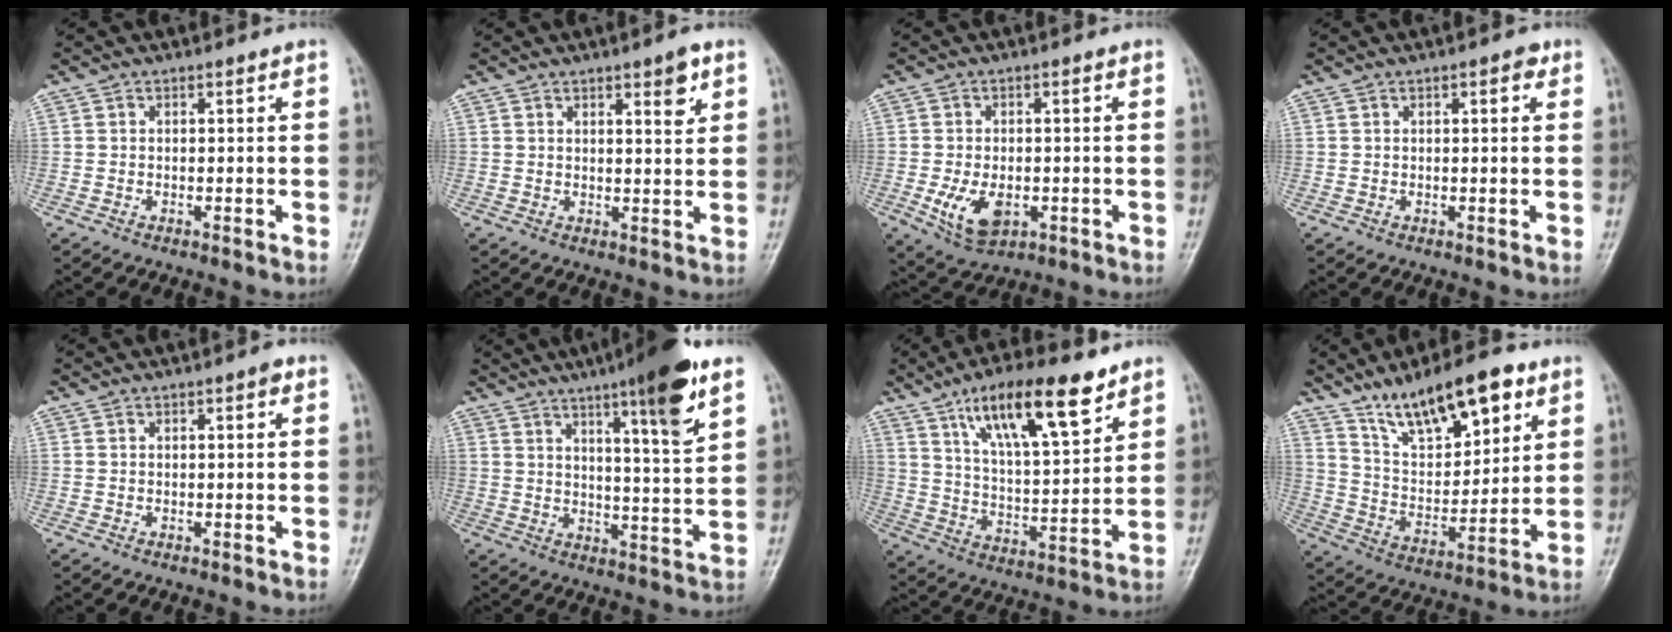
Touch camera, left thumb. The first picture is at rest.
{"total": 4.5, "force": [2.5, 1.3, 3.5], "torque": [-0.041, -0.015, 0.035]}
{"total": 7.5, "force": [-2.0, 4.6, 5.6], "torque": [-0.097, -0.005, -0.026]}
{"total": 2.0, "force": [0.9, 0.8, 1.6], "torque": [-0.018, 0.000, 0.010]}
{"total": 1.2, "force": [0.5, 0.4, 1.0], "torque": [-0.013, 0.001, 0.006]}
{"total": 14.3, "force": [8.4, 1.7, 11.5], "torque": [-0.165, -0.044, 0.124]}
{"total": 17.5, "force": [10.5, 5.4, 12.9], "torque": [-0.191, -0.043, 0.184]}
{"total": 17.1, "force": [10.8, 6.7, 11.4], "torque": [-0.150, -0.051, 0.194]}